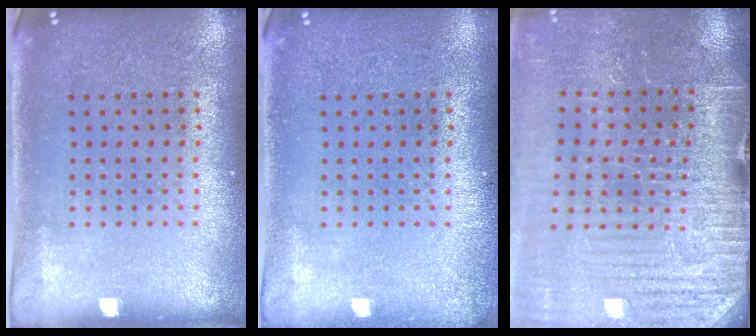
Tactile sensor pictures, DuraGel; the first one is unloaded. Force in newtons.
{"total": 0.7, "press": 0.7, "slide": 0.0}
{"total": 4.1, "press": 4.0, "slide": 0.9}